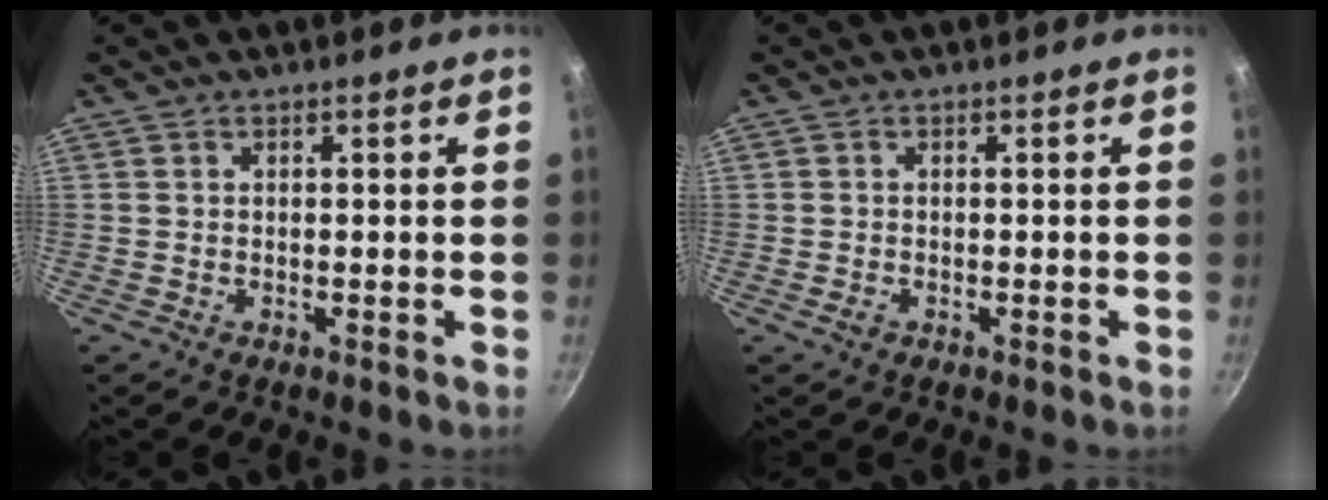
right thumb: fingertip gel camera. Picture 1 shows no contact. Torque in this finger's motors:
{"motor_torque": [-0.10, 0.07, -0.24, 0.07, 0.04]}